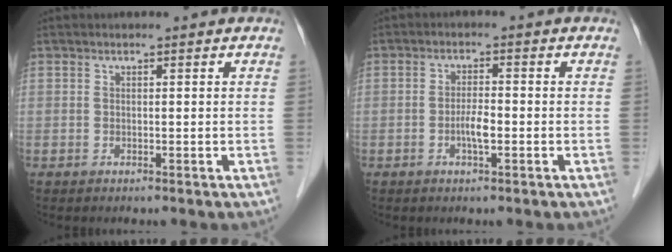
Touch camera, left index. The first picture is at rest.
{"total": 2.8, "force": [-1.0, 0.5, 2.6], "torque": [-0.050, 0.000, -0.019]}